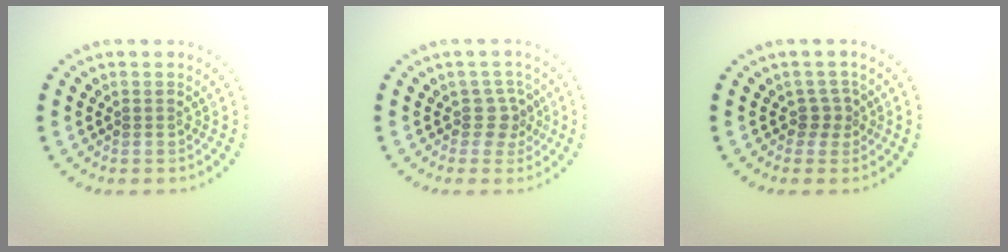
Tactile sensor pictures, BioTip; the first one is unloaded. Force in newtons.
{"total": 2.0, "press": 1.5, "slide": 1.3}
{"total": 1.7, "press": 1.2, "slide": 1.2}